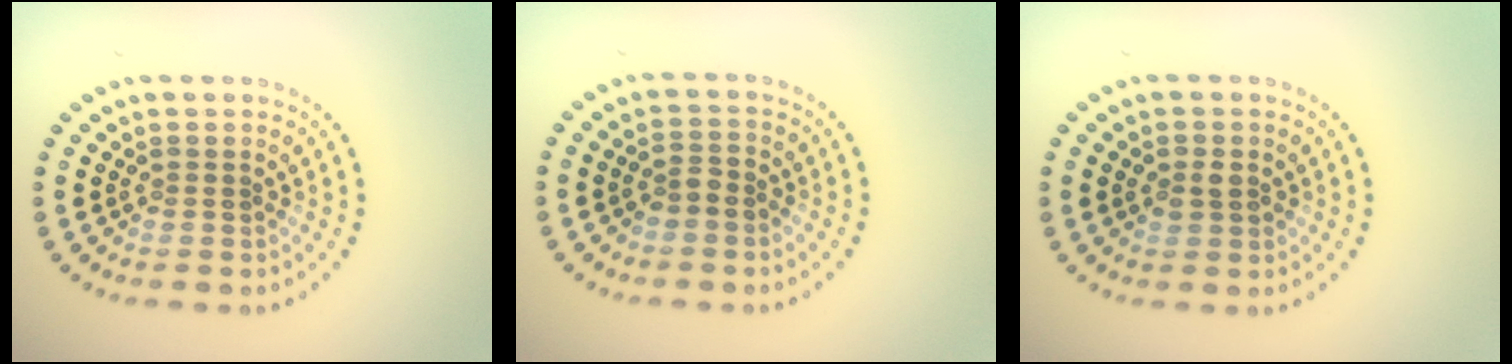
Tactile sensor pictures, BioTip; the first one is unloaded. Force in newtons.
{"total": 1.4, "press": 1.2, "slide": 0.7}
{"total": 1.4, "press": 1.4, "slide": 0.3}